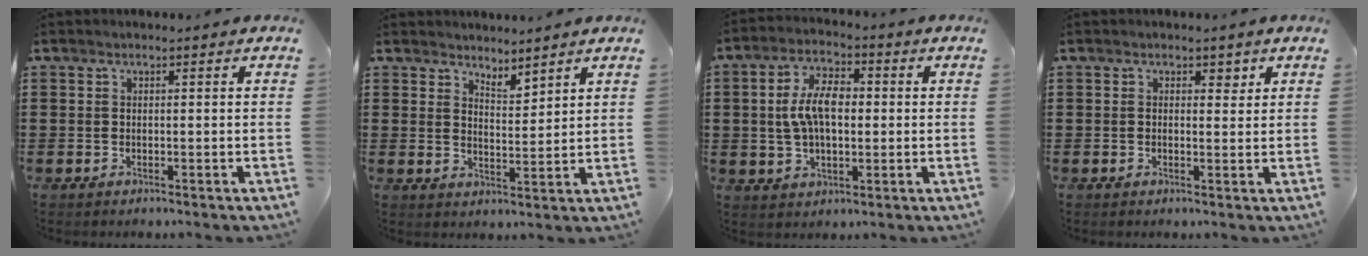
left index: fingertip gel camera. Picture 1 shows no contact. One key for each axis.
{"total": 3.0, "fx": 3.0, "fy": 0.2, "fz": 0.0, "tx": -0.009, "ty": -0.008, "tz": 0.055}
{"total": 8.2, "fx": 0.7, "fy": 4.3, "fz": 6.9, "tx": -0.149, "ty": 0.013, "tz": 0.007}
{"total": 1.4, "fx": 0.5, "fy": 0.9, "fz": 0.9, "tx": -0.013, "ty": 0.004, "tz": 0.003}